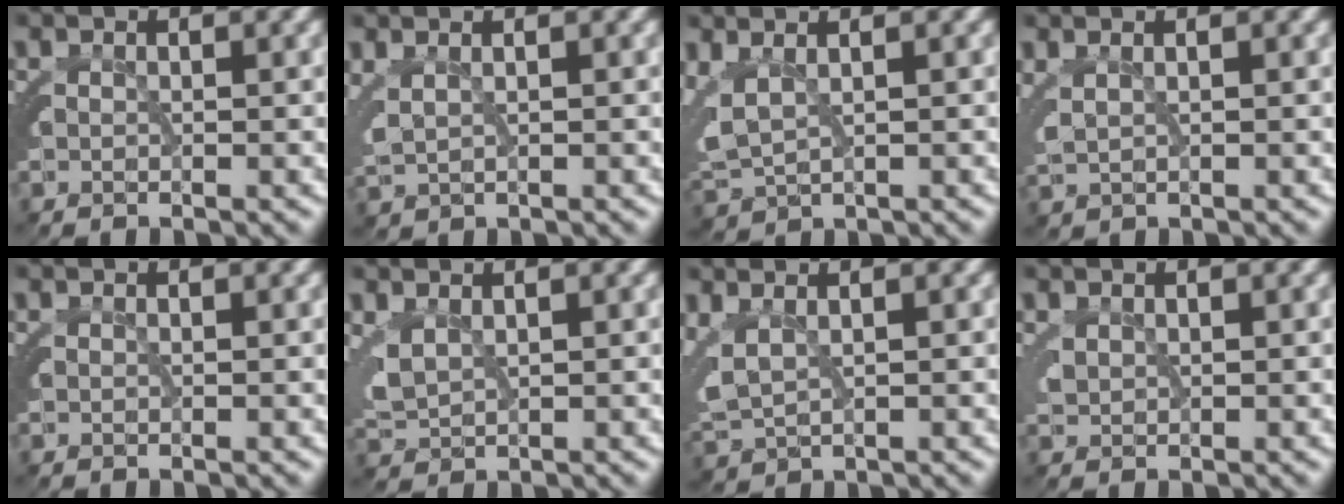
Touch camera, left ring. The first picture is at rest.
{"total": 0.7, "force": [0.6, 0.1, 0.4], "torque": [-0.020, 0.003, 0.013]}
{"total": 4.8, "force": [-0.4, 3.9, 2.7], "torque": [-0.086, -0.014, -0.003]}
{"total": 0.9, "force": [0.6, -0.6, 0.0], "torque": [-0.008, 0.006, 0.013]}
{"total": 0.0}
{"total": 1.7, "force": [0.1, 1.3, 1.0], "torque": [-0.036, -0.004, 0.004]}
{"total": 3.8, "force": [-0.1, 3.1, 2.2], "torque": [-0.071, -0.010, 0.002]}
{"total": 0.8, "force": [0.7, 0.2, 0.2], "torque": [0.005, 0.006, 0.013]}